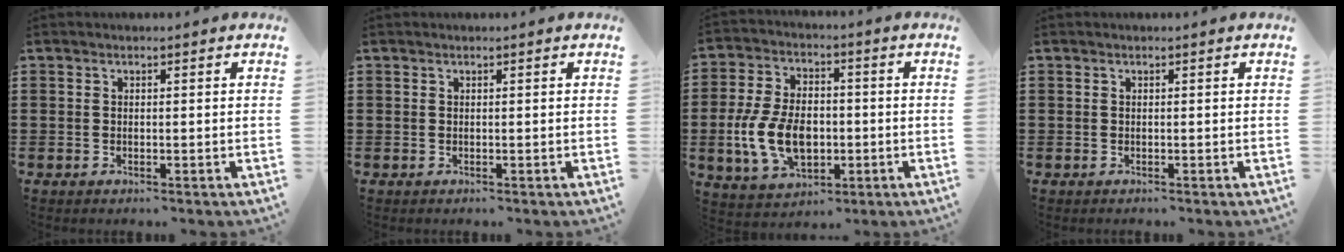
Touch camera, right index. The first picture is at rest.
{"total": 0.0}
{"total": 10.9, "force": [-2.1, 6.8, 8.3], "torque": [-0.199, 0.000, -0.041]}
{"total": 0.0}